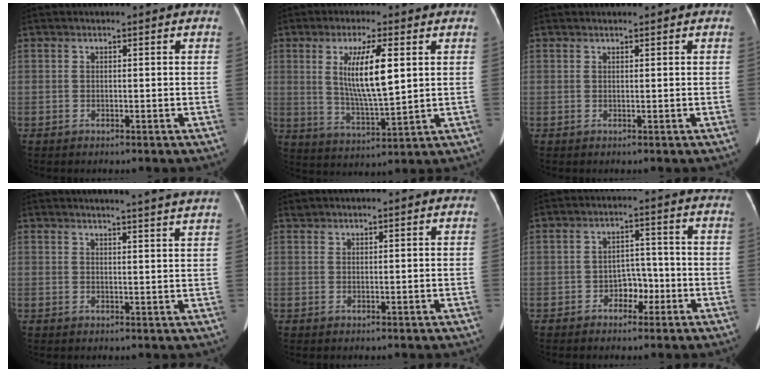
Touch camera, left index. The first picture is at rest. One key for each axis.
{"total": 9.2, "fx": 2.1, "fy": 1.1, "fz": 8.9, "tx": -0.168, "ty": -0.016, "tz": 0.046}
{"total": 1.7, "fx": 1.5, "fy": 0.1, "fz": 0.7, "tx": -0.008, "ty": 0.009, "tz": 0.020}
{"total": 13.2, "fx": 12.5, "fy": -1.5, "fz": 4.0, "tx": -0.051, "ty": -0.055, "tz": 0.132}
{"total": 1.1, "fx": 1.0, "fy": 0.2, "fz": 0.2, "tx": -0.003, "ty": 0.013, "tz": 0.026}
{"total": 3.6, "fx": -2.1, "fy": 2.1, "fz": 1.9, "tx": -0.019, "ty": 0.002, "tz": -0.032}